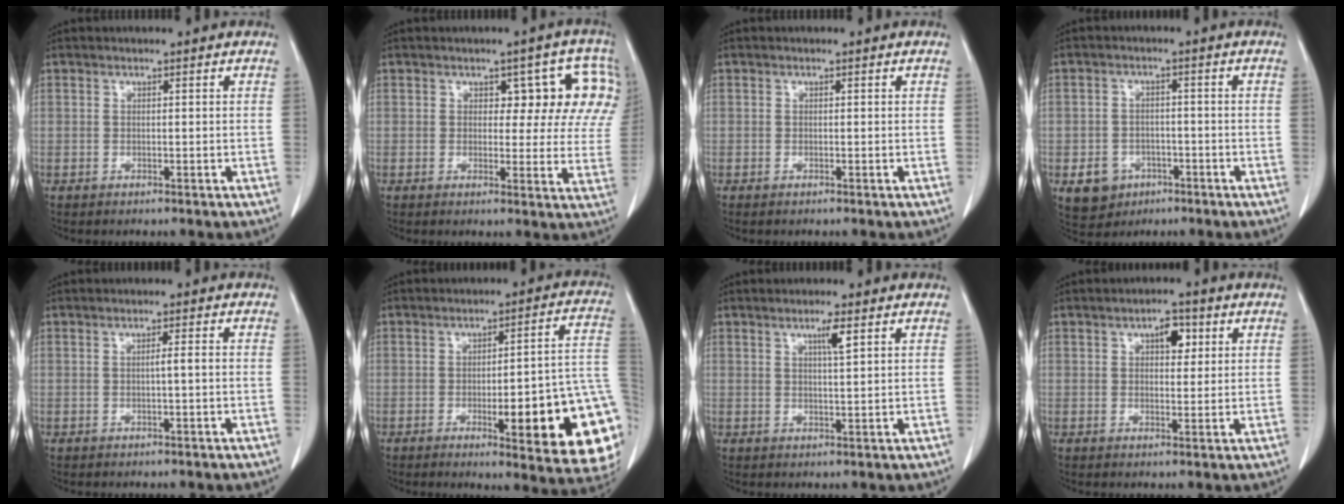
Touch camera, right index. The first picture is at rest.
{"total": 8.6, "force": [3.2, 4.6, 6.6], "torque": [-0.059, 0.019, 0.027]}
{"total": 0.0}
{"total": 5.6, "force": [-2.6, 4.7, 1.5], "torque": [-0.022, 0.006, -0.030]}
{"total": 1.3, "force": [-0.2, -0.1, 1.3], "torque": [-0.023, 0.002, -0.002]}
{"total": 19.7, "force": [-5.3, 3.2, 18.6], "torque": [-0.143, 0.016, -0.051]}
{"total": 2.8, "force": [1.3, -0.2, 2.4], "torque": [-0.045, -0.003, 0.023]}
{"total": 3.8, "force": [1.5, 1.9, 2.9], "torque": [-0.044, 0.008, 0.021]}